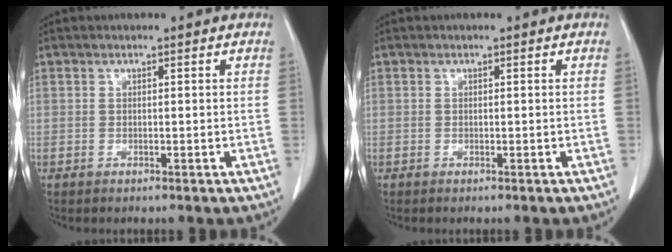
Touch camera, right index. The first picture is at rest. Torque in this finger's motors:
{"motor_torque": [0.09, -0.09, -0.02, 0.01]}